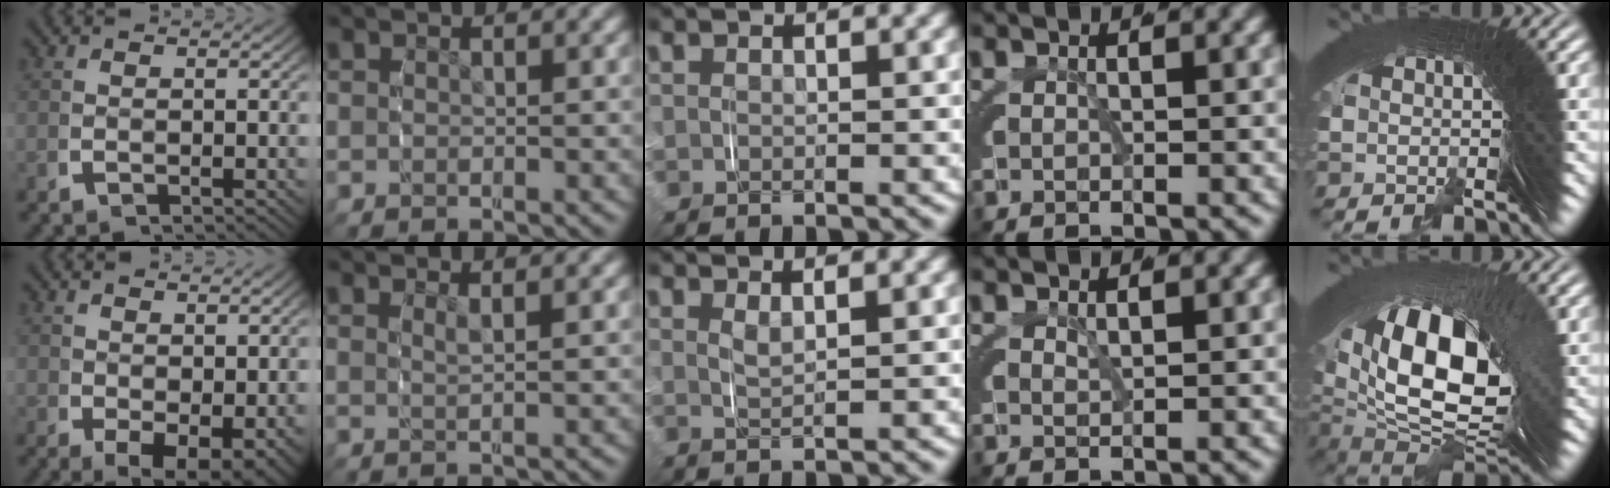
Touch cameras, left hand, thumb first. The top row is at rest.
{"thumb": {"total": 5.0, "force": [-0.8, 3.4, 3.5], "torque": [-0.069, -0.049, 0.015]}, "index": {"total": 1.4, "force": [1.1, -0.1, 0.7], "torque": [-0.018, -0.006, 0.021]}, "middle": {"total": 1.1, "force": [0.8, -0.4, 0.7], "torque": [-0.014, -0.007, 0.013]}, "ring": {"total": 0.9, "force": [0.8, -0.3, 0.1], "torque": [-0.003, -0.004, 0.020]}, "little": {"total": 11.7, "force": [-0.6, 7.1, 9.3], "torque": [-0.180, -0.055, 0.024]}}